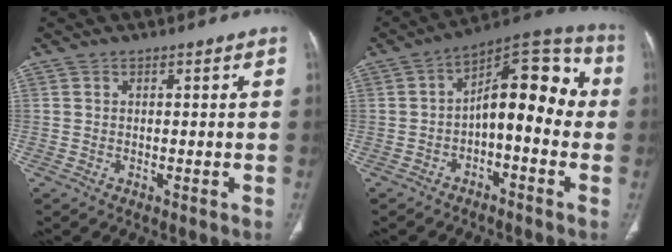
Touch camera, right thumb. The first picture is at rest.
{"total": 14.2, "force": [-1.0, 7.0, 12.4], "torque": [-0.140, 0.054, -0.029]}